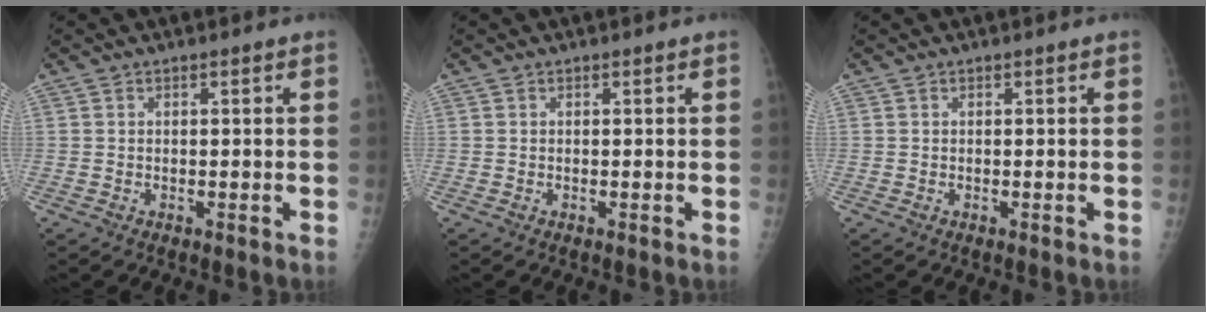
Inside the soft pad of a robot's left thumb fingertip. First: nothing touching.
{"total": 0.0}
{"total": 0.0}